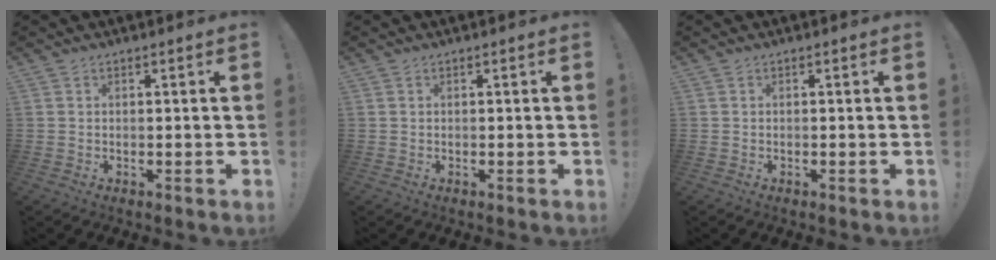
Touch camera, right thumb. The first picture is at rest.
{"total": 0.0}
{"total": 0.0}